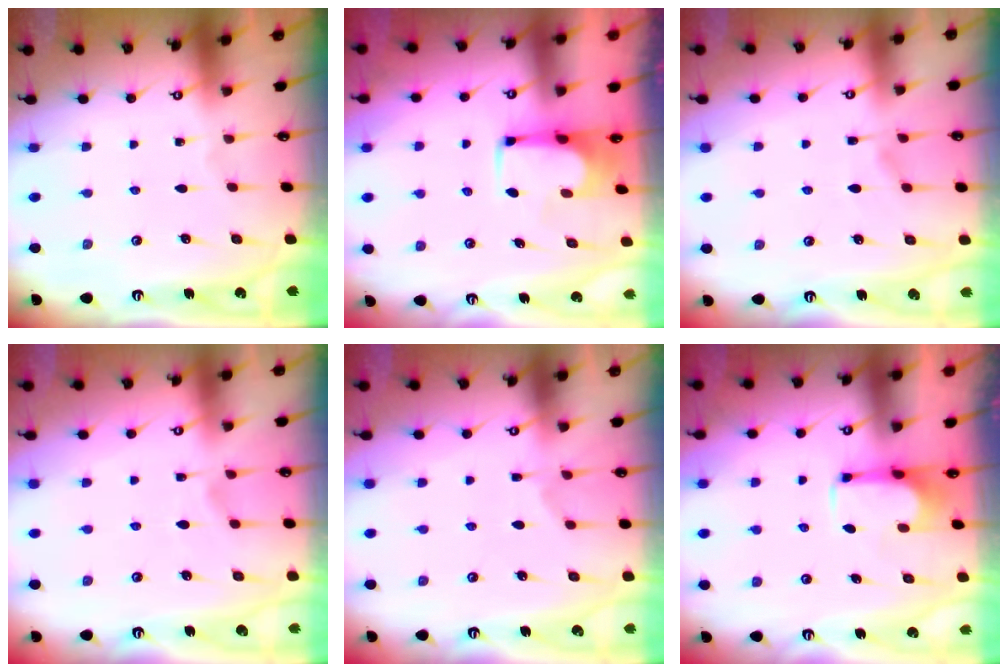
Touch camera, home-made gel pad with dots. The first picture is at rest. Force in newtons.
{"total": 0.9, "press": 0.9, "slide": 0.0}
{"total": 1.2, "press": 0.1, "slide": 1.2}
{"total": 2.9, "press": 2.7, "slide": 1.1}
{"total": 2.6, "press": 2.3, "slide": 1.1}
{"total": 0.9, "press": 0.7, "slide": 0.6}